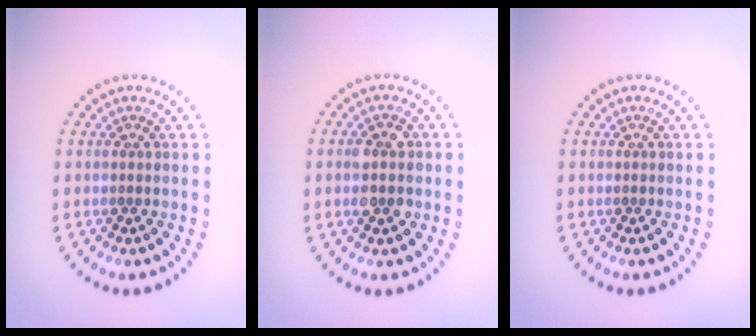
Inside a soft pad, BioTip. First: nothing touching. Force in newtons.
{"total": 2.7, "press": 2.7, "slide": 0.2}
{"total": 0.0}